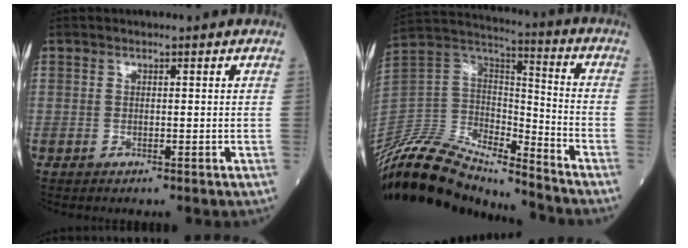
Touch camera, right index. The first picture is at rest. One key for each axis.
{"total": 20.5, "fx": -18.8, "fy": 4.2, "fz": 6.9, "tx": -0.144, "ty": 0.032, "tz": -0.345}